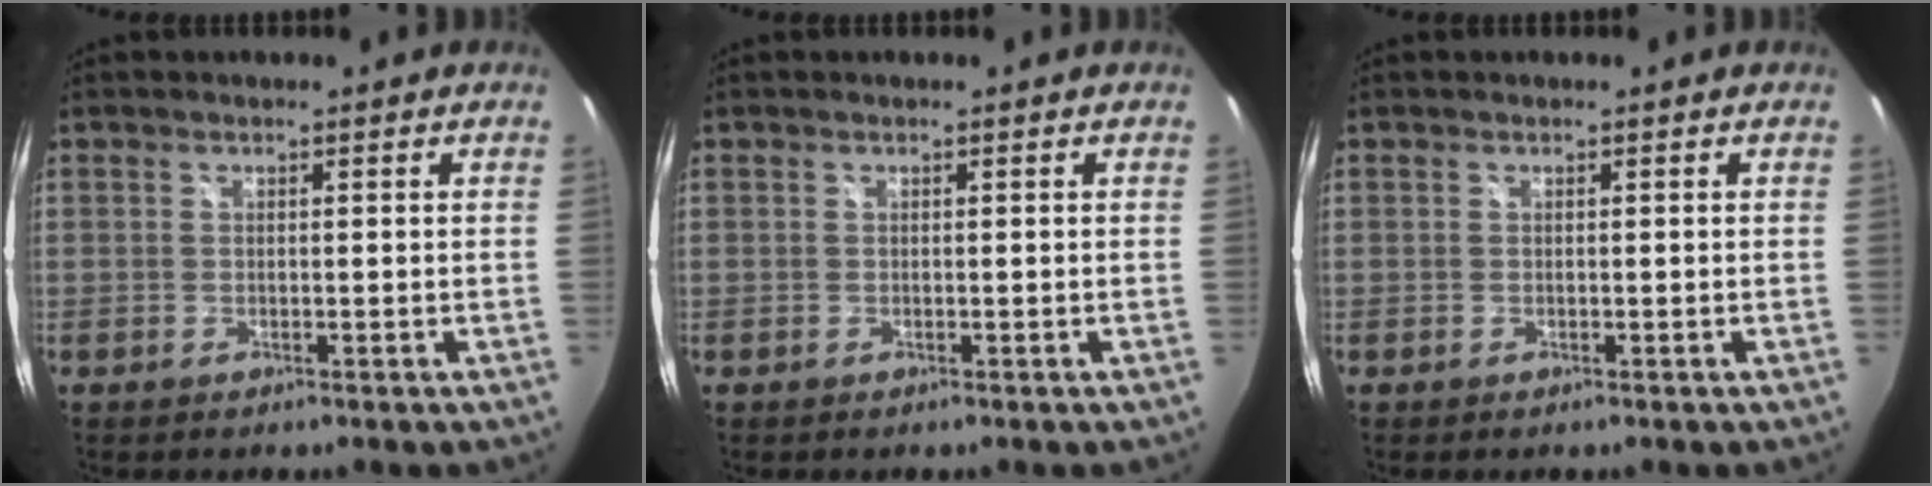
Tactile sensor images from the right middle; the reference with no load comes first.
{"total": 0.0}
{"total": 0.0}